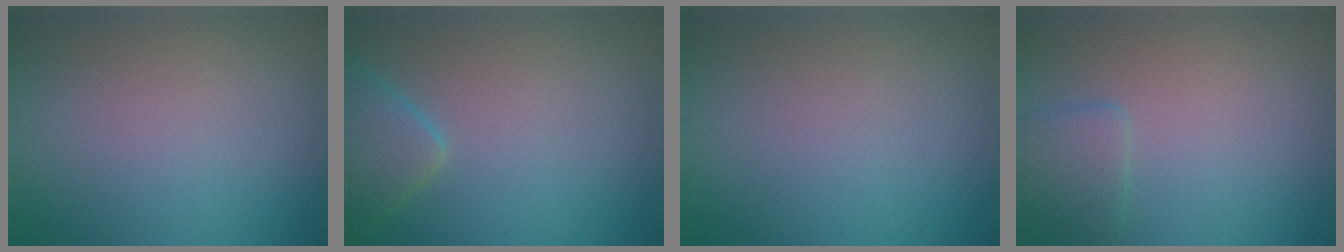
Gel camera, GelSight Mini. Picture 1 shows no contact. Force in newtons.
{"total": 3.7, "press": 3.7, "slide": 0.3}
{"total": 0.0}
{"total": 2.4, "press": 2.3, "slide": 0.2}